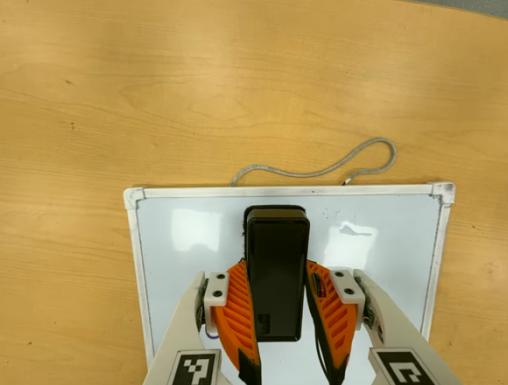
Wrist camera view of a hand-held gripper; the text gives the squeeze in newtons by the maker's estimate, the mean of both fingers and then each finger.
{"total": 6.0, "left": 4.2, "right": 7.8}